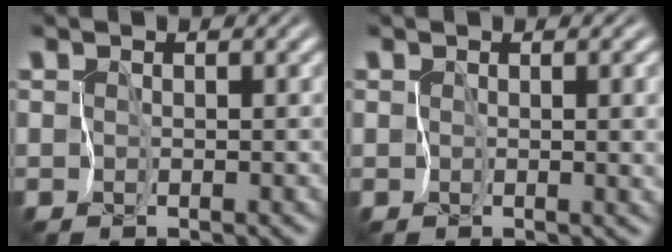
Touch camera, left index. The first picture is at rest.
{"total": 3.7, "force": [0.4, 1.7, 3.2], "torque": [-0.040, -0.012, 0.016]}